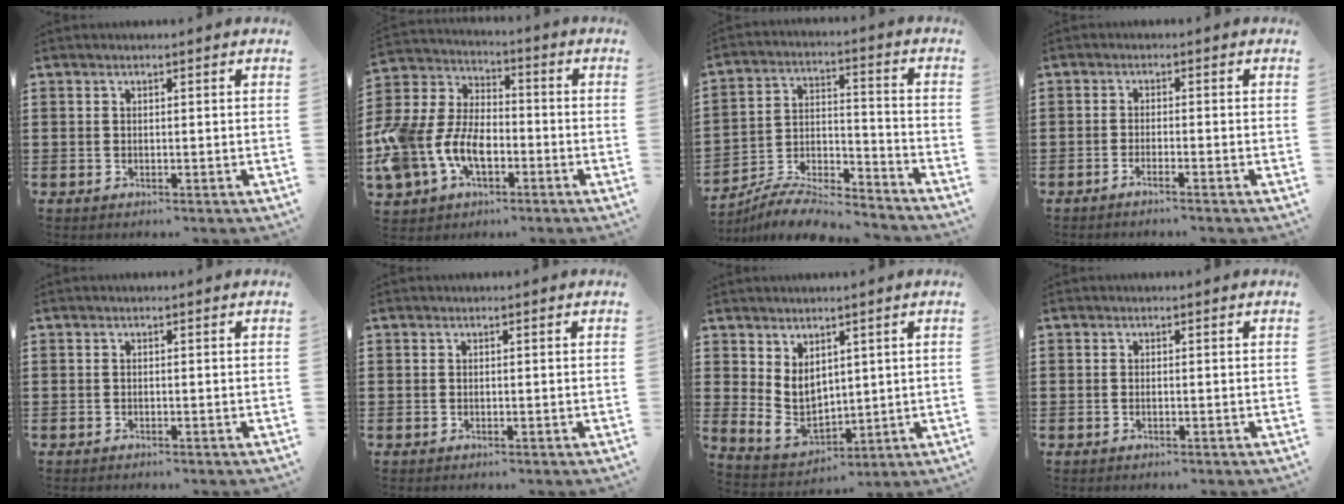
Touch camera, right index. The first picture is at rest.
{"total": 10.0, "force": [-3.9, 6.6, 6.4], "torque": [-0.193, -0.007, -0.086]}
{"total": 8.2, "force": [-7.8, 1.0, 2.1], "torque": [-0.039, 0.009, -0.156]}
{"total": 1.5, "force": [-1.3, -0.3, 0.7], "torque": [-0.011, -0.002, -0.025]}
{"total": 0.0}
{"total": 0.0}
{"total": 5.8, "force": [2.4, 4.4, 2.9], "torque": [-0.084, -0.004, 0.047]}
{"total": 0.0}